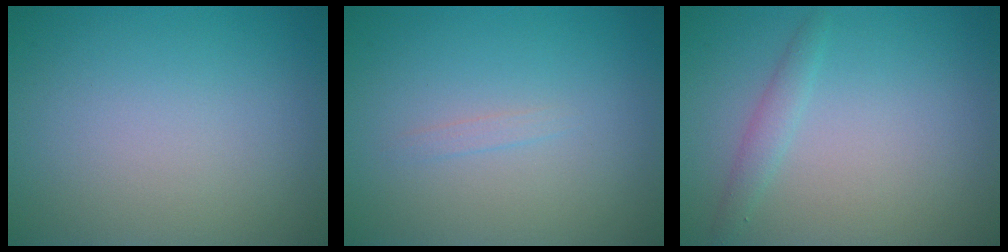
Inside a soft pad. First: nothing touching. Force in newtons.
{"total": 0.6, "press": 0.6, "slide": 0.1}
{"total": 1.3, "press": 1.3, "slide": 0.1}